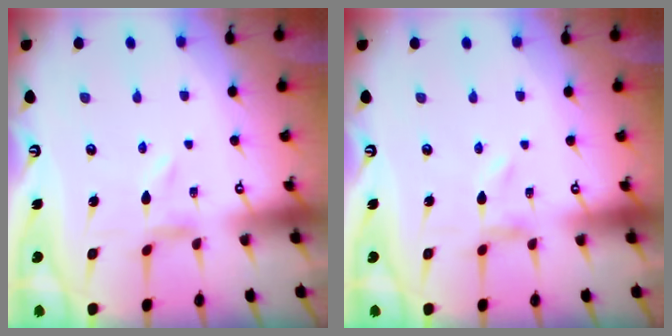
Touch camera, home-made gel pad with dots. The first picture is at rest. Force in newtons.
{"total": 0.0}